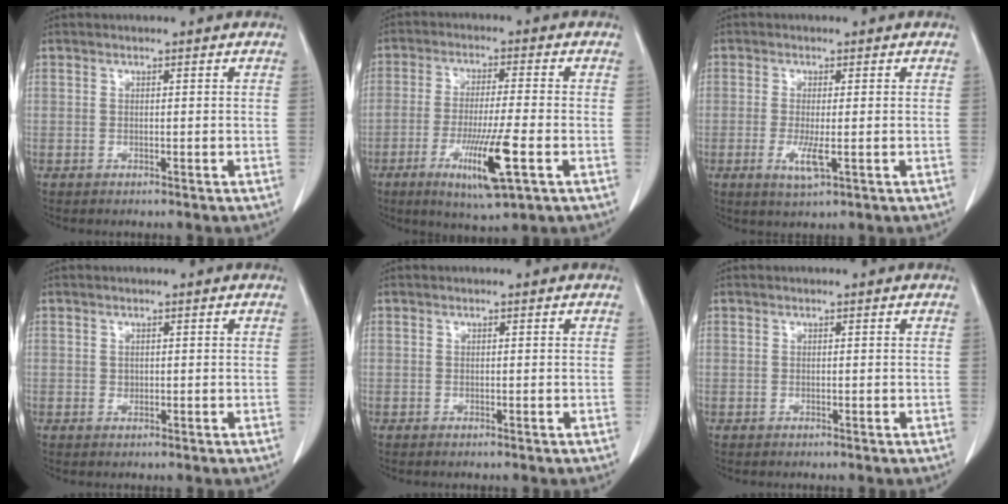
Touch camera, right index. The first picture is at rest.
{"total": 10.9, "force": [-4.2, 0.7, 10.1], "torque": [-0.181, -0.025, -0.070]}
{"total": 3.9, "force": [-1.1, 0.6, 3.7], "torque": [-0.074, -0.010, -0.017]}
{"total": 0.7, "force": [0.0, 0.6, 0.3], "torque": [-0.005, 0.001, 0.001]}
{"total": 0.0}
{"total": 0.0}